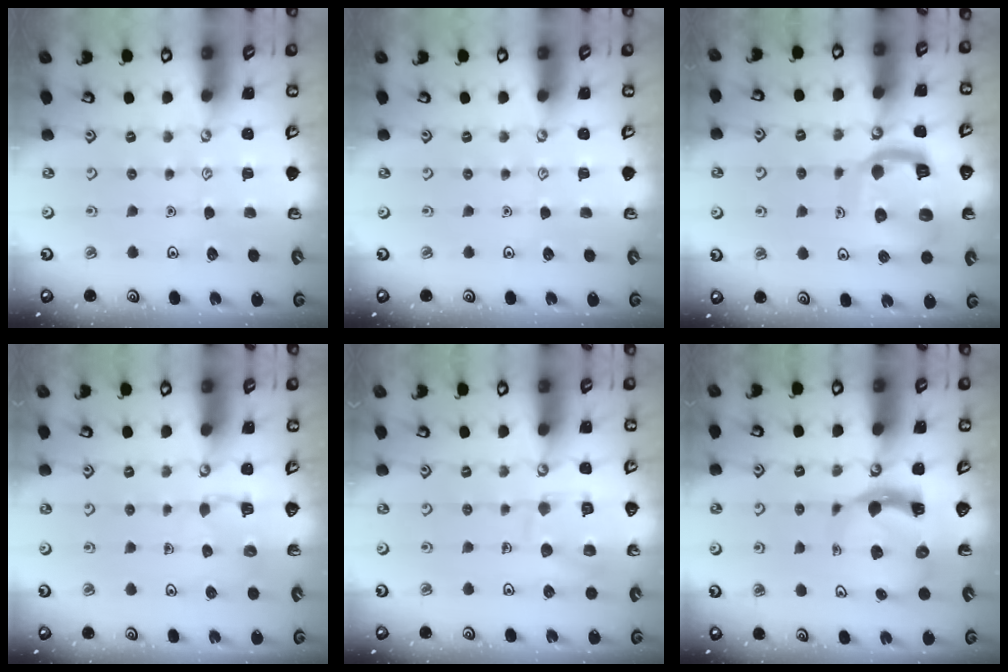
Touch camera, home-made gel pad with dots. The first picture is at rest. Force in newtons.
{"total": 0.0}
{"total": 13.2, "press": 13.1, "slide": 1.5}
{"total": 4.1, "press": 4.1, "slide": 0.4}
{"total": 11.9, "press": 11.9, "slide": 1.1}
{"total": 7.4, "press": 7.3, "slide": 1.1}